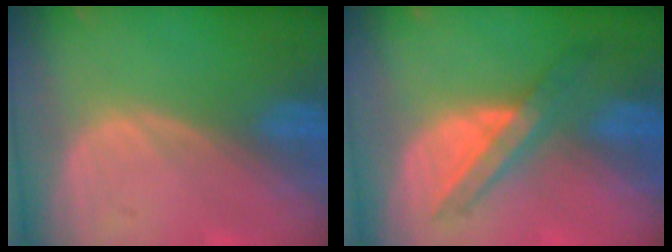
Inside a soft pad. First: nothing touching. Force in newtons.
{"total": 5.9, "press": 5.7, "slide": 1.5}